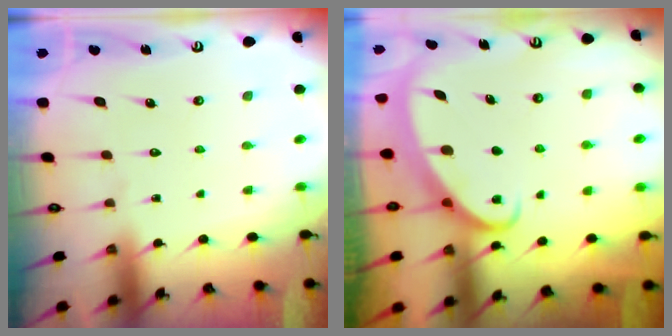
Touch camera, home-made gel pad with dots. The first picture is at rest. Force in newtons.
{"total": 2.6, "press": 2.6, "slide": 0.4}